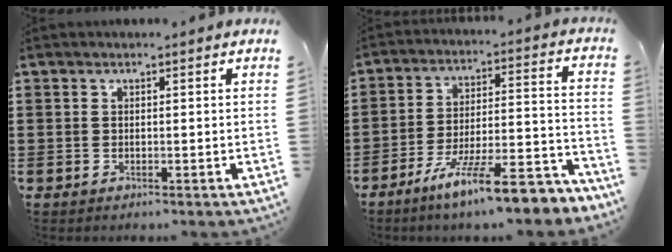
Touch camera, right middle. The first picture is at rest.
{"total": 12.4, "force": [-9.9, 1.0, 7.3], "torque": [-0.119, 0.022, -0.181]}